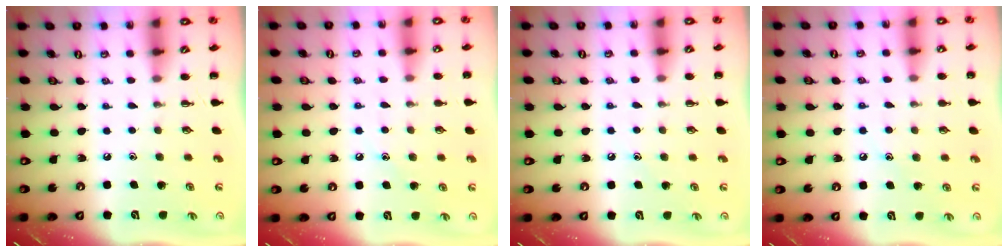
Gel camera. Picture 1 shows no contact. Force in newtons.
{"total": 7.1, "press": 6.9, "slide": 1.6}
{"total": 5.5, "press": 5.3, "slide": 1.6}
{"total": 6.6, "press": 6.4, "slide": 1.6}